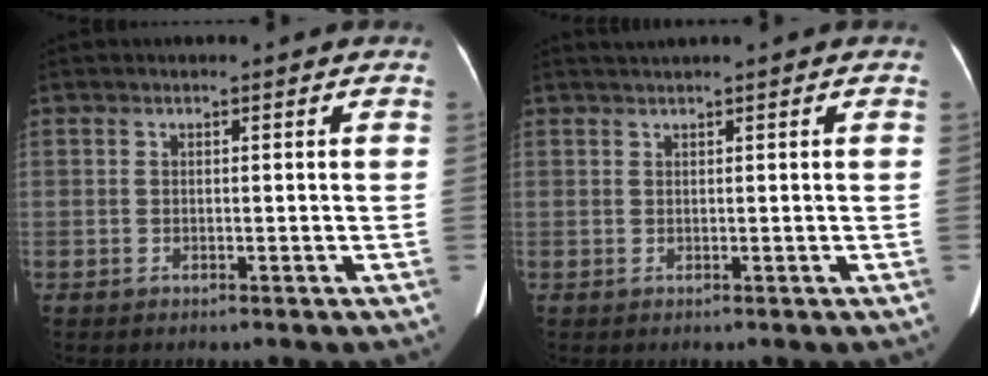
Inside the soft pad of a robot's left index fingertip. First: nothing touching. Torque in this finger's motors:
{"motor_torque": [0.00, -0.07, -0.12, -0.02]}